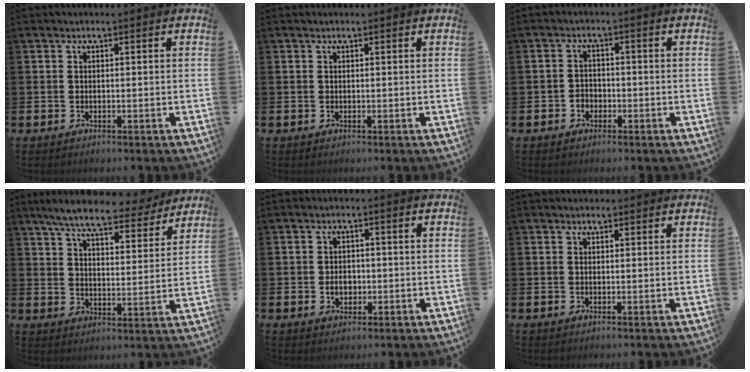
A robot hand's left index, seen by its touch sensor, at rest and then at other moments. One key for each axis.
{"total": 0.0}
{"total": 1.9, "fx": -1.1, "fy": 1.6, "fz": 0.3, "tx": -0.003, "ty": 0.001, "tz": -0.026}
{"total": 8.2, "fx": 7.3, "fy": 1.5, "fz": 3.4, "tx": -0.077, "ty": -0.038, "tz": 0.125}
{"total": 2.5, "fx": -0.4, "fy": 1.9, "fz": 1.6, "tx": -0.010, "ty": -0.004, "tz": -0.014}
{"total": 0.7, "fx": 0.6, "fy": 0.4, "fz": 0.2, "tx": 0.012, "ty": -0.001, "tz": 0.007}